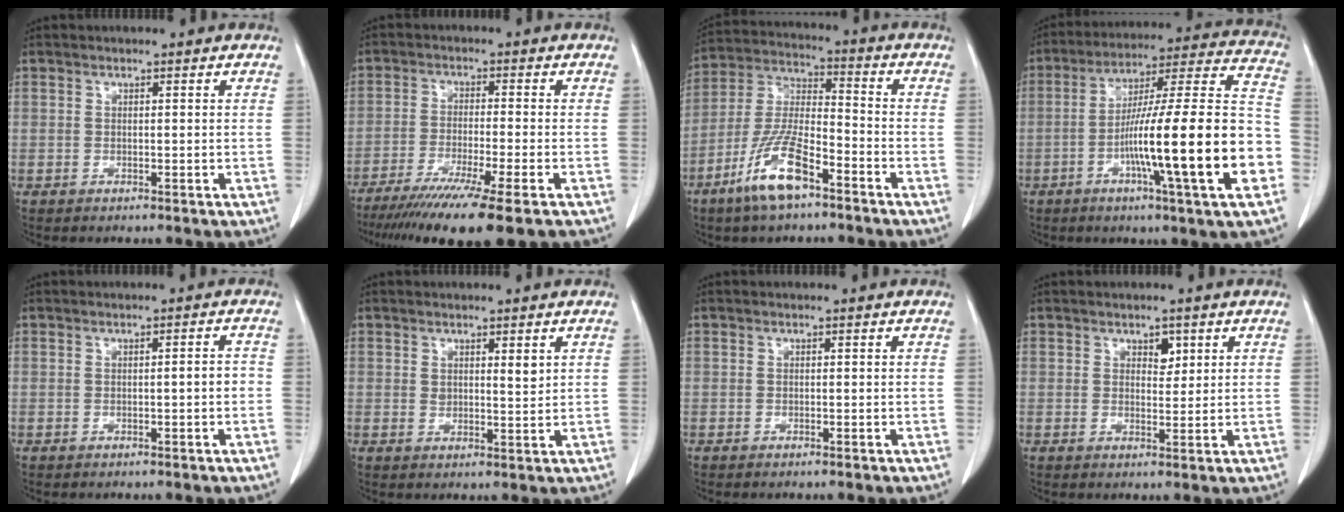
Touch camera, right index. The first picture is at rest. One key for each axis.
{"total": 13.7, "fx": -9.9, "fy": -0.4, "fz": 9.4, "tx": -0.153, "ty": -0.042, "tz": -0.159}
{"total": 11.9, "fx": -7.1, "fy": 3.0, "fz": 9.0, "tx": -0.195, "ty": -0.008, "tz": -0.135}
{"total": 23.1, "fx": -6.6, "fy": 0.3, "fz": 22.1, "tx": -0.298, "ty": 0.003, "tz": -0.110}
{"total": 1.5, "fx": -0.4, "fy": 0.2, "fz": 1.4, "tx": -0.018, "ty": 0.002, "tz": -0.006}
{"total": 2.5, "fx": 1.3, "fy": 0.8, "fz": 2.0, "tx": -0.032, "ty": -0.009, "tz": 0.024}
{"total": 0.0}
{"total": 2.2, "fx": 1.1, "fy": 1.2, "fz": 1.3, "tx": -0.015, "ty": -0.002, "tz": 0.018}